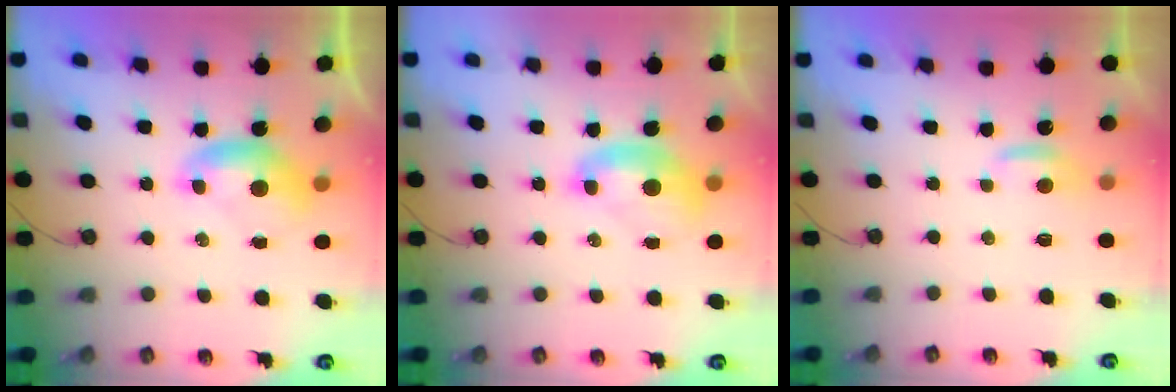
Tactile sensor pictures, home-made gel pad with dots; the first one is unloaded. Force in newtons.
{"total": 2.3, "press": 2.3, "slide": 0.3}
{"total": 2.4, "press": 2.3, "slide": 0.4}